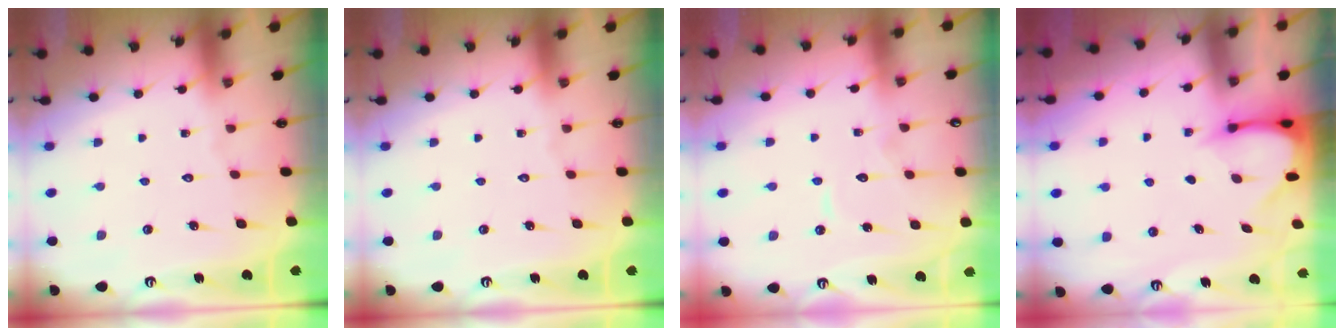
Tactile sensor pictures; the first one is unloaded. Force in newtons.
{"total": 0.0}
{"total": 5.6, "press": 5.6, "slide": 0.5}
{"total": 3.8, "press": 3.8, "slide": 0.3}